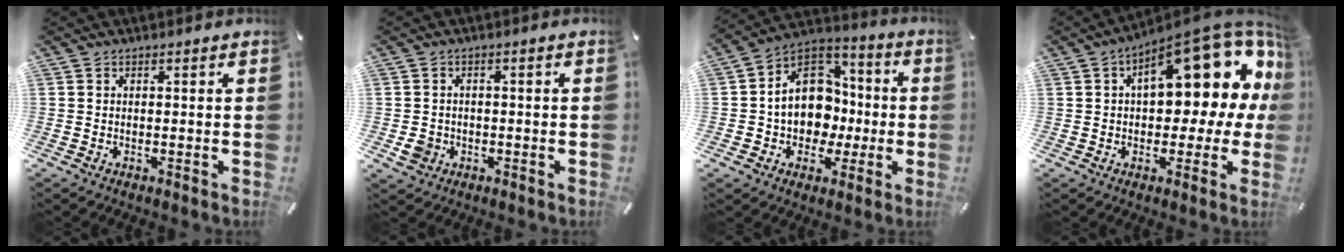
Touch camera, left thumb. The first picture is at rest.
{"total": 3.8, "force": [-1.3, 3.4, 1.2], "torque": [-0.016, -0.001, -0.026]}
{"total": 13.7, "force": [-1.4, 12.0, 6.5], "torque": [-0.131, 0.007, -0.019]}
{"total": 18.8, "force": [7.4, 8.9, 14.8], "torque": [-0.187, -0.051, 0.117]}